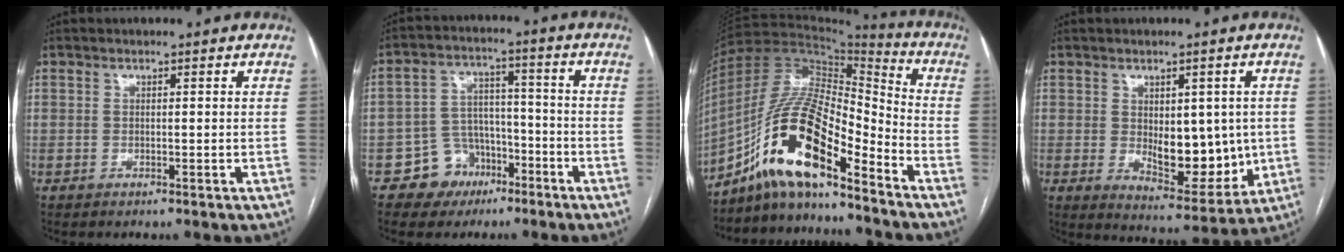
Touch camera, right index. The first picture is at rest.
{"total": 7.9, "force": [-4.4, 6.5, 1.3], "torque": [-0.012, 0.021, -0.062]}
{"total": 16.0, "force": [-9.9, 3.9, 11.9], "torque": [-0.233, 0.026, -0.176]}
{"total": 10.4, "force": [-0.2, 5.1, 9.0], "torque": [-0.123, -0.008, 0.018]}